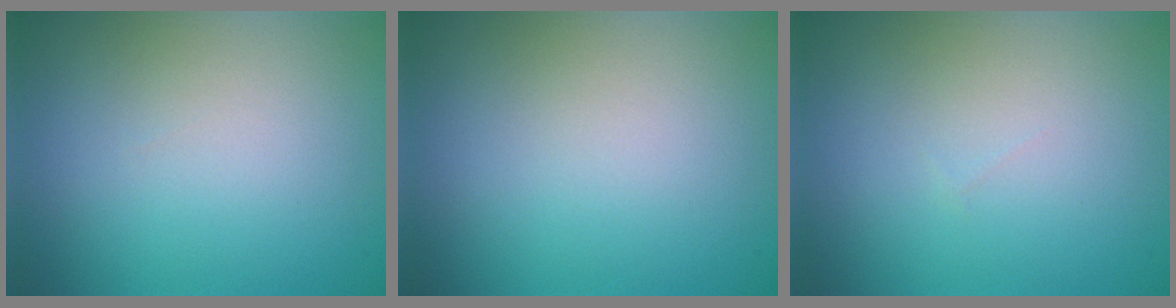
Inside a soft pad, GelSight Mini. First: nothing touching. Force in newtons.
{"total": 0.0}
{"total": 0.0}